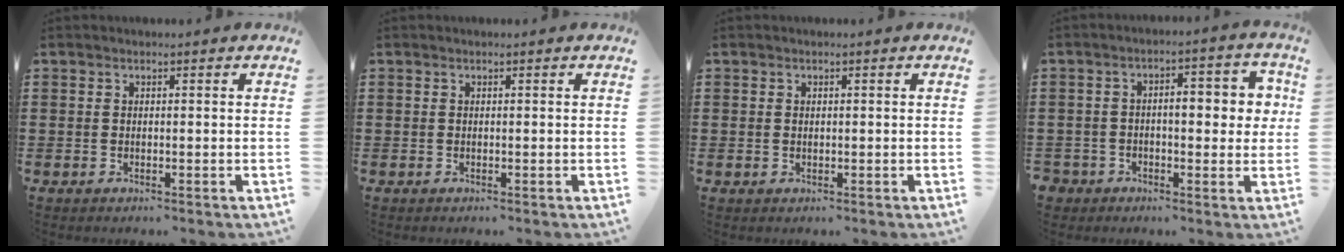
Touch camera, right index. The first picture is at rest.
{"total": 0.0}
{"total": 0.6, "force": [0.3, 0.5, 0.1], "torque": [-0.003, 0.004, 0.005]}
{"total": 6.2, "force": [-0.2, 4.1, 4.7], "torque": [-0.078, 0.009, -0.012]}